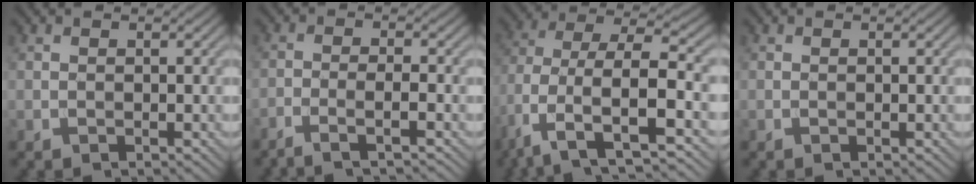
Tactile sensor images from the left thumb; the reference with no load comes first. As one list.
[{"total": 3.2, "force": [-2.0, 0.4, 2.4], "torque": [-0.037, 0.005, -0.051]}, {"total": 11.5, "force": [-2.1, 5.8, 9.7], "torque": [-0.208, -0.009, -0.049]}, {"total": 0.0}]